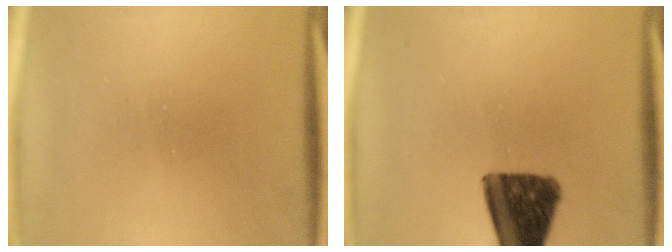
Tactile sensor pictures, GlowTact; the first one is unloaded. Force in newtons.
{"total": 14.4}